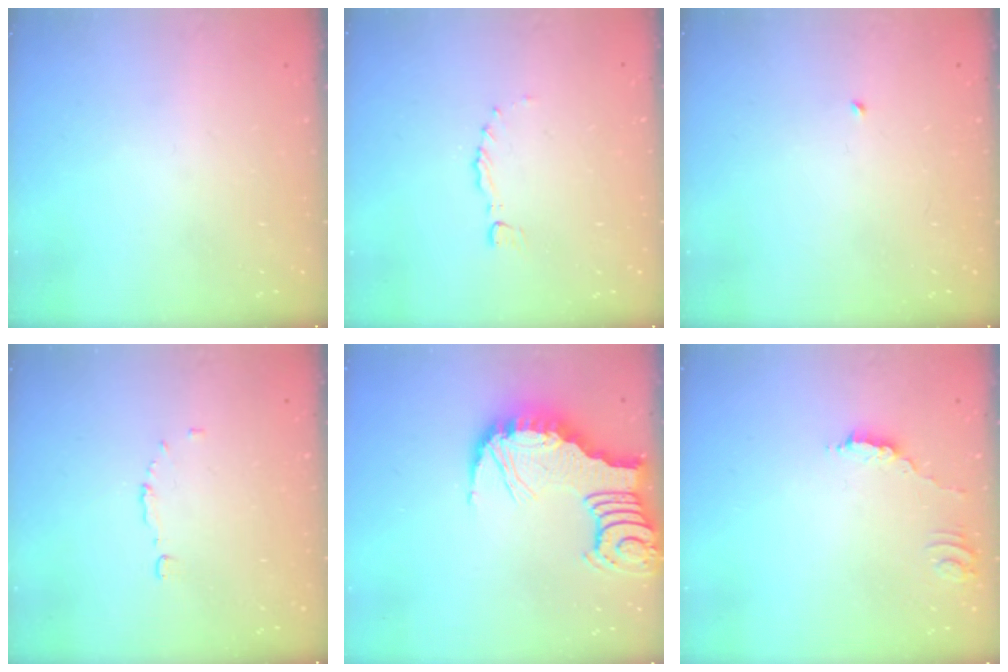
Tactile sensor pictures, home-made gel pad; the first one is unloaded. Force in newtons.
{"total": 0.0}
{"total": 2.7, "press": 2.7, "slide": 0.2}
{"total": 4.5, "press": 4.5, "slide": 0.5}
{"total": 7.2, "press": 7.2, "slide": 0.8}
{"total": 1.8, "press": 1.8, "slide": 0.1}